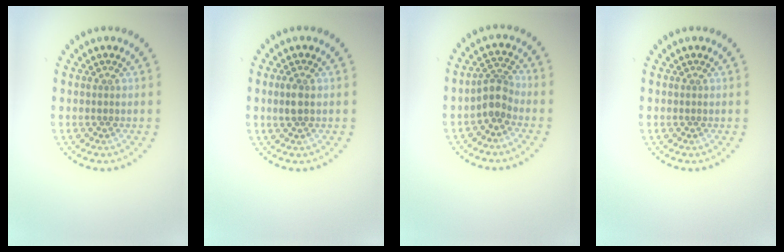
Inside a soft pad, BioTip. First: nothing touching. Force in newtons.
{"total": 1.6, "press": 1.6, "slide": 0.2}
{"total": 2.6, "press": 2.1, "slide": 1.5}
{"total": 0.0}